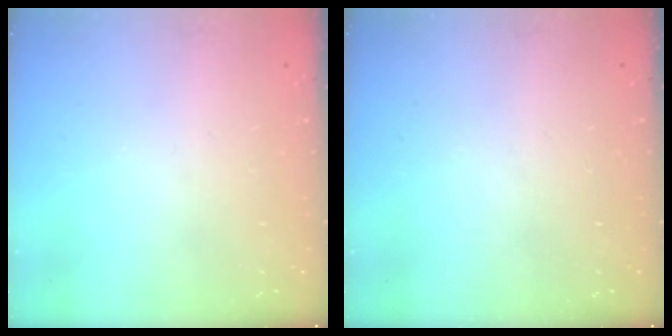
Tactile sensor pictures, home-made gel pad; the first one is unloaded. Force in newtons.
{"total": 0.0}